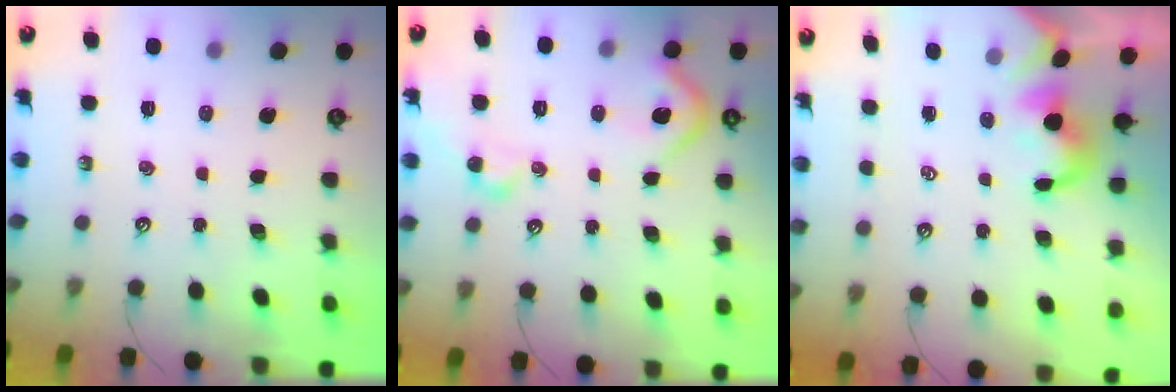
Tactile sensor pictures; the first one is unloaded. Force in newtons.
{"total": 9.9, "press": 9.8, "slide": 1.4}
{"total": 0.6, "press": 0.5, "slide": 0.3}